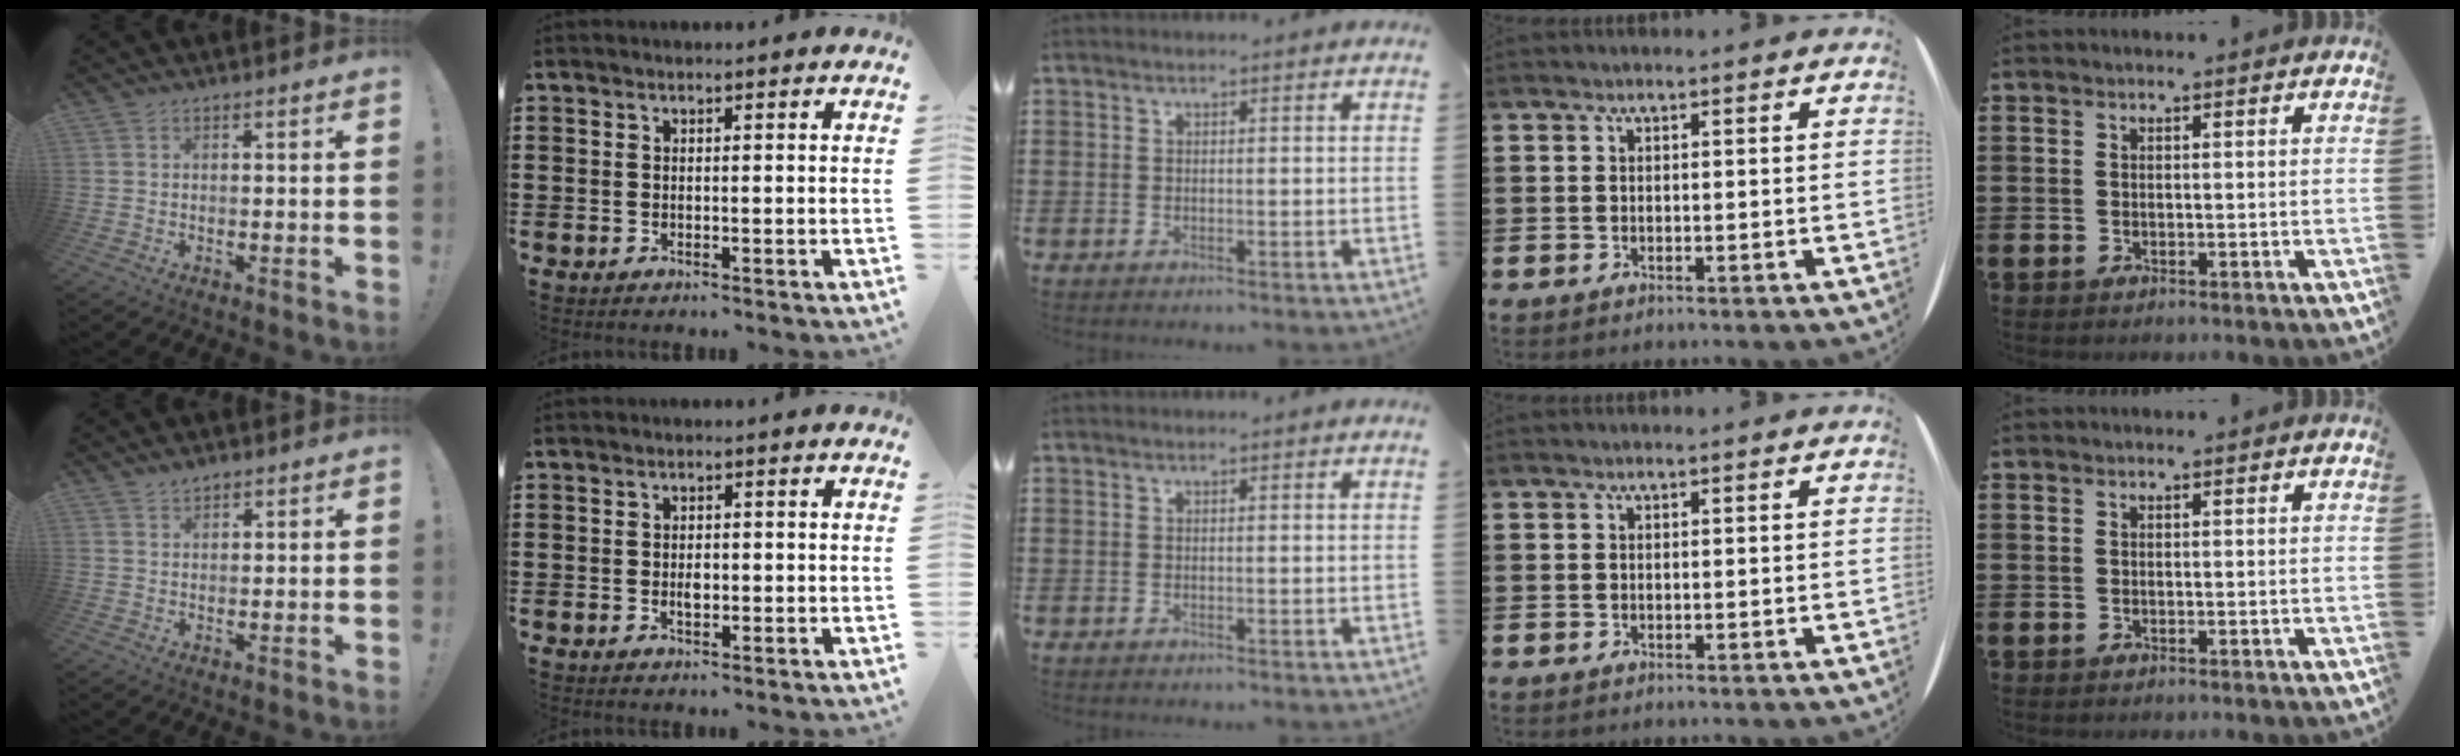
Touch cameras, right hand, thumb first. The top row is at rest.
{"thumb": {"total": 2.2, "force": [1.9, 0.9, 0.5], "torque": [0.003, -0.013, 0.033]}, "index": {"total": 1.8, "force": [-0.2, 0.9, 1.5], "torque": [-0.030, 0.000, -0.003]}}